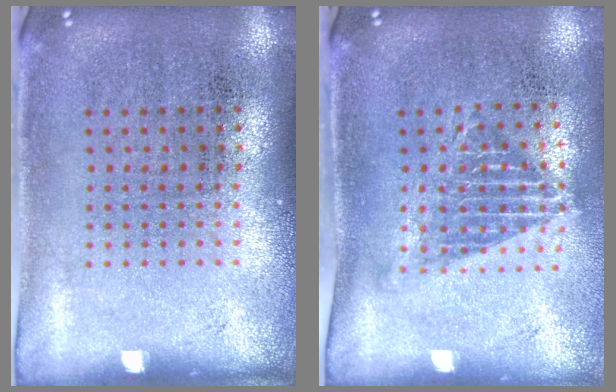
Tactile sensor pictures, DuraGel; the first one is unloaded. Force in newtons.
{"total": 1.3, "press": 1.0, "slide": 0.9}